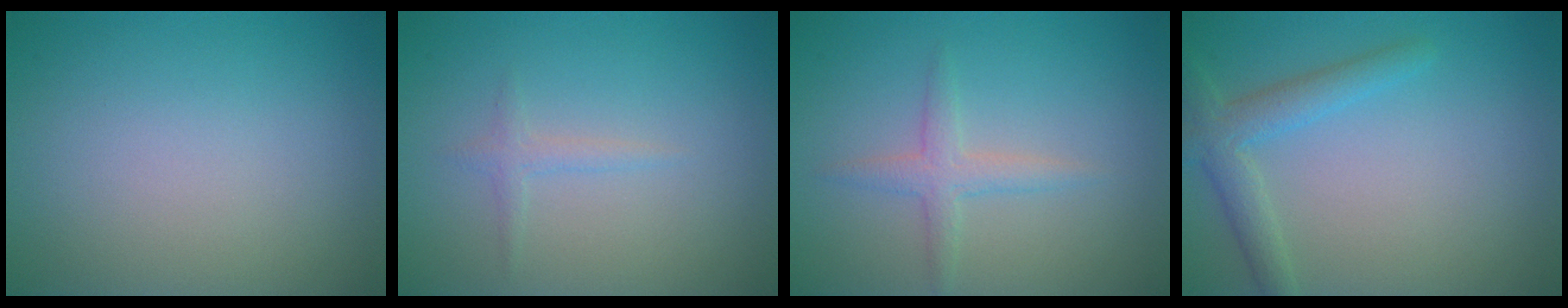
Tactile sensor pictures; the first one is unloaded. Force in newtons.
{"total": 1.0, "press": 1.0, "slide": 0.1}
{"total": 2.0, "press": 2.0, "slide": 0.2}
{"total": 2.9, "press": 2.9, "slide": 0.2}